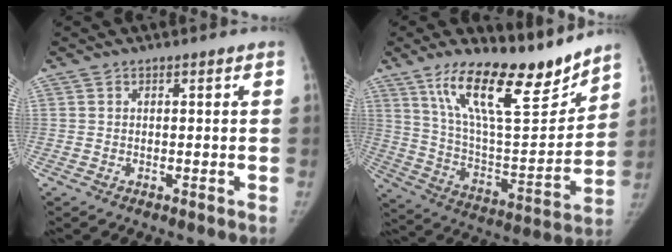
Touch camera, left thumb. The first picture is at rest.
{"total": 21.5, "force": [15.6, 6.1, 13.5], "torque": [-0.186, -0.082, 0.274]}